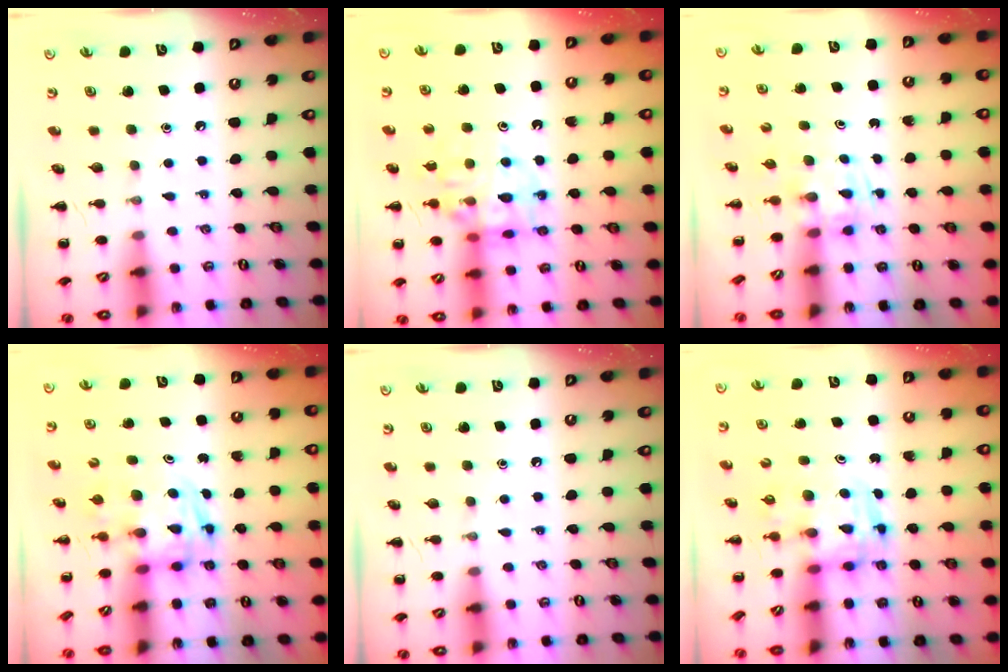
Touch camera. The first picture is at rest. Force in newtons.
{"total": 14.1, "press": 13.9, "slide": 2.4}
{"total": 1.2, "press": 1.0, "slide": 0.7}
{"total": 2.9, "press": 2.9, "slide": 0.5}
{"total": 0.0}
{"total": 3.6, "press": 3.5, "slide": 0.6}